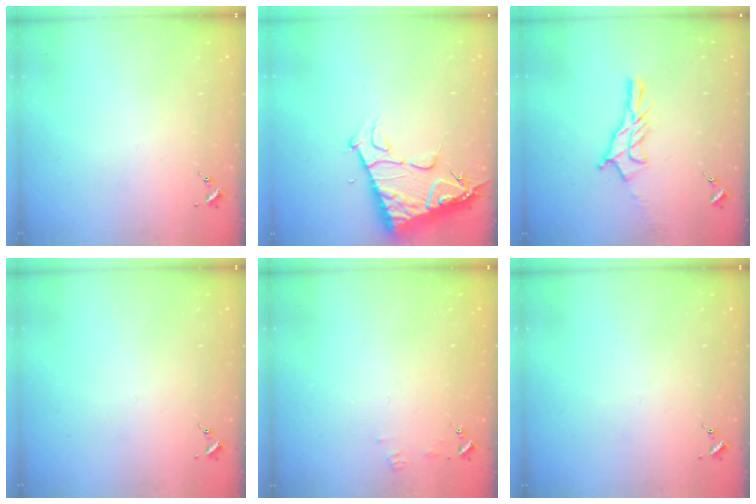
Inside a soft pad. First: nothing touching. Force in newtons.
{"total": 13.0, "press": 12.9, "slide": 1.3}
{"total": 11.2, "press": 11.1, "slide": 0.7}
{"total": 0.0}
{"total": 4.2, "press": 4.2, "slide": 0.5}
{"total": 0.0}